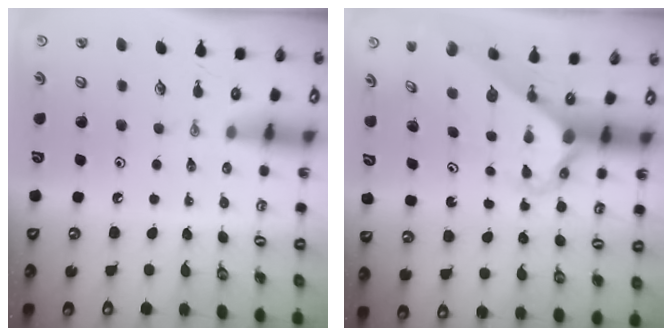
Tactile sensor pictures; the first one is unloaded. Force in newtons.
{"total": 3.1, "press": 3.1, "slide": 0.2}